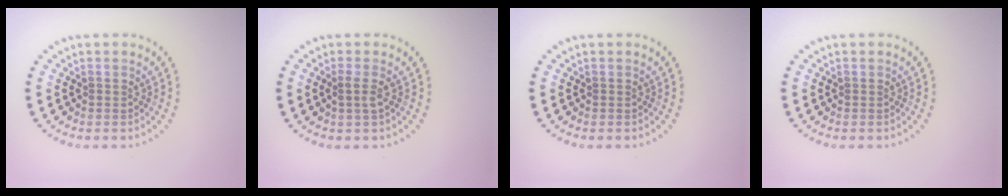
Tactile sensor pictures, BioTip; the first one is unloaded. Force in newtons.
{"total": 1.4, "press": 1.1, "slide": 0.9}
{"total": 0.0}
{"total": 0.0}